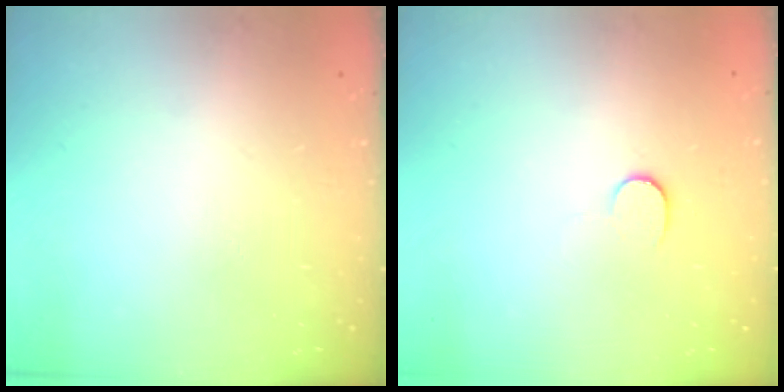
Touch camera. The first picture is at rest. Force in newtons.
{"total": 6.0, "press": 6.0, "slide": 0.5}